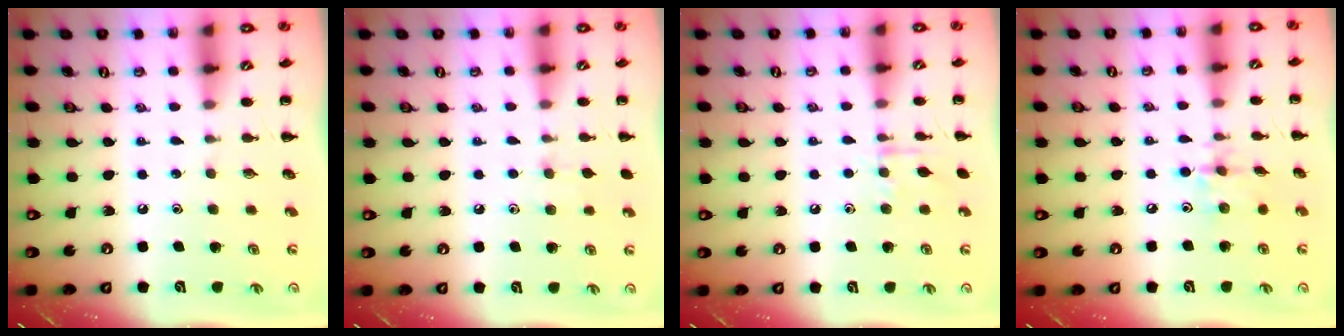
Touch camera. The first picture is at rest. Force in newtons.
{"total": 4.7, "press": 4.4, "slide": 1.7}
{"total": 6.9, "press": 6.9, "slide": 1.0}
{"total": 5.4, "press": 5.4, "slide": 0.5}